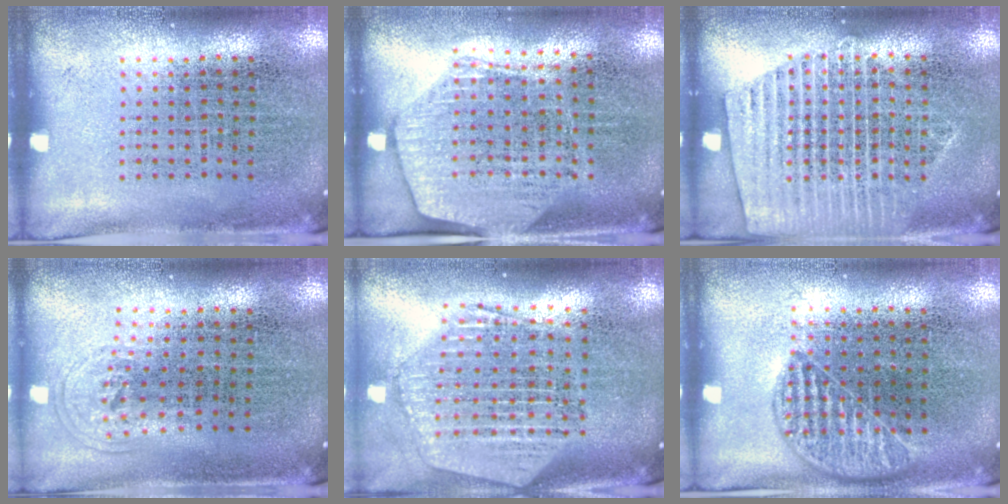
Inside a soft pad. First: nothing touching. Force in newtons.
{"total": 1.9, "press": 1.7, "slide": 0.8}
{"total": 1.6, "press": 1.6, "slide": 0.3}
{"total": 0.8, "press": 0.6, "slide": 0.6}
{"total": 2.5, "press": 2.1, "slide": 1.3}
{"total": 1.0, "press": 0.9, "slide": 0.4}